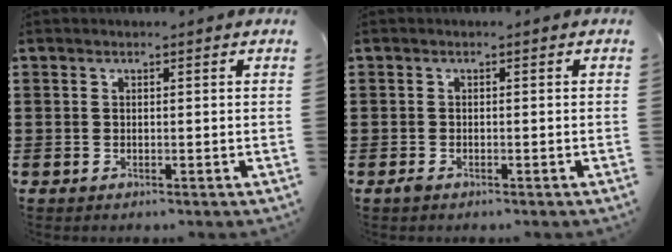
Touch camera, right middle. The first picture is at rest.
{"total": 0.7, "force": [-0.5, 0.3, 0.3], "torque": [-0.009, -0.003, -0.010]}